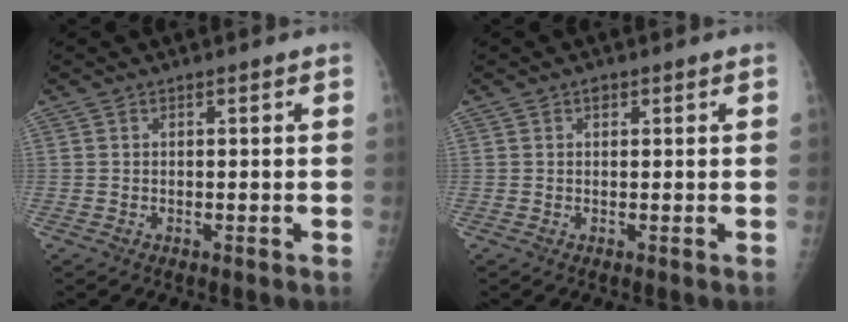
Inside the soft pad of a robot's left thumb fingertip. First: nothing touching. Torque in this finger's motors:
{"motor_torque": [0.11, -0.01, 0.13, 0.06, 0.00]}